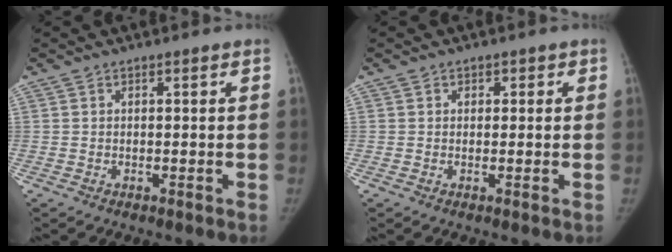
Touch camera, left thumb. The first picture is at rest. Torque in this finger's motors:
{"motor_torque": [-0.12, -0.10, -0.34, -0.07, 0.00]}